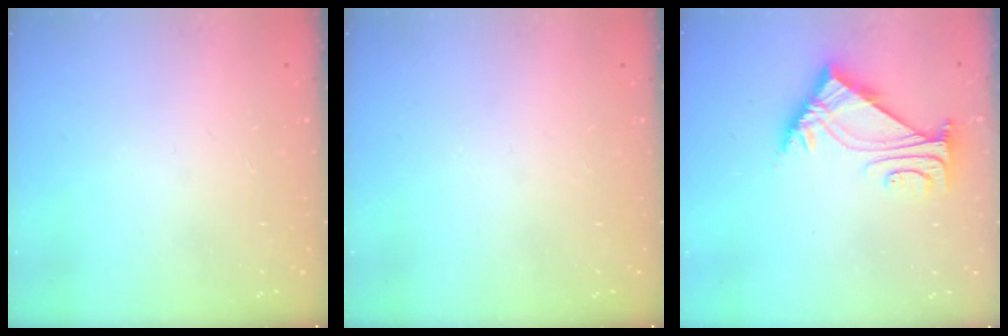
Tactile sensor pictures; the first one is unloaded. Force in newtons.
{"total": 0.0}
{"total": 5.5, "press": 5.3, "slide": 1.1}